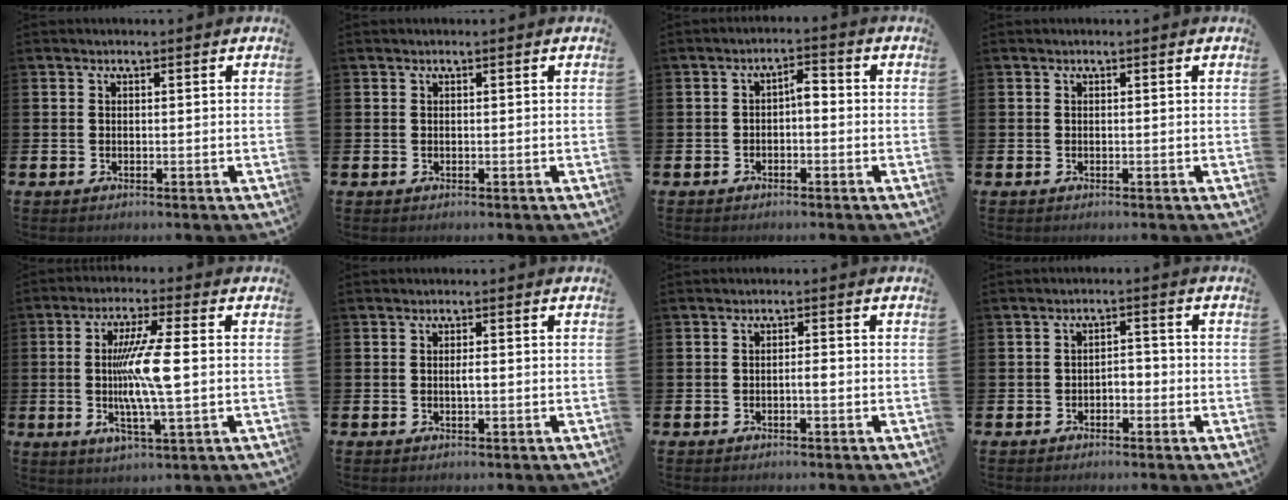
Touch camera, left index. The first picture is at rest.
{"total": 0.0}
{"total": 2.4, "force": [-0.8, 1.1, 2.0], "torque": [-0.024, 0.003, -0.023]}
{"total": 0.0}
{"total": 9.1, "force": [0.5, 0.8, 9.0], "torque": [-0.167, 0.001, 0.004]}
{"total": 1.0, "force": [0.0, 0.2, 1.0], "torque": [-0.011, -0.005, -0.002]}
{"total": 1.0, "force": [-0.4, 0.2, 0.9], "torque": [-0.019, -0.001, -0.007]}
{"total": 1.8, "force": [-1.4, 1.0, 0.7], "torque": [-0.017, 0.006, -0.031]}